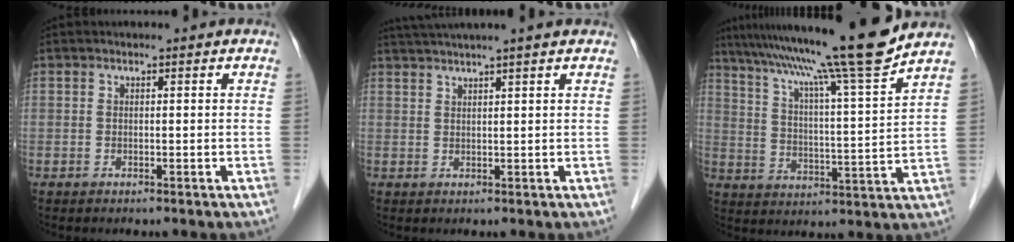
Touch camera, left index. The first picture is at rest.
{"total": 7.2, "force": [6.1, -1.1, 3.7], "torque": [-0.055, 0.029, 0.083]}
{"total": 18.9, "force": [15.9, -0.9, 10.3], "torque": [-0.172, -0.010, 0.247]}